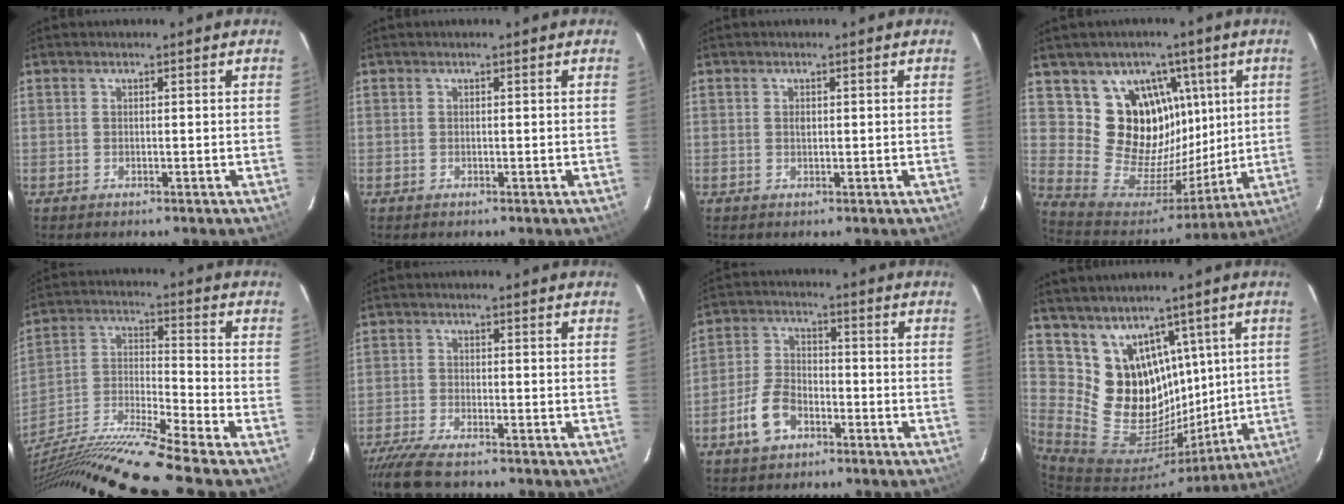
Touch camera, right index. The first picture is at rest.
{"total": 0.0}
{"total": 0.7, "force": [0.1, 0.5, 0.5], "torque": [-0.008, 0.003, 0.002]}
{"total": 17.0, "force": [7.0, 14.2, 6.3], "torque": [-0.137, 0.008, 0.143]}
{"total": 19.3, "force": [-15.7, -2.2, 10.9], "torque": [-0.204, -0.036, -0.289]}
{"total": 7.2, "force": [-6.4, 1.1, 3.2], "torque": [-0.085, -0.029, -0.117]}
{"total": 7.8, "force": [-4.2, 4.6, 4.7], "torque": [-0.102, 0.012, -0.078]}
{"total": 15.5, "force": [8.4, 11.6, 5.9], "torque": [-0.107, -0.001, 0.177]}